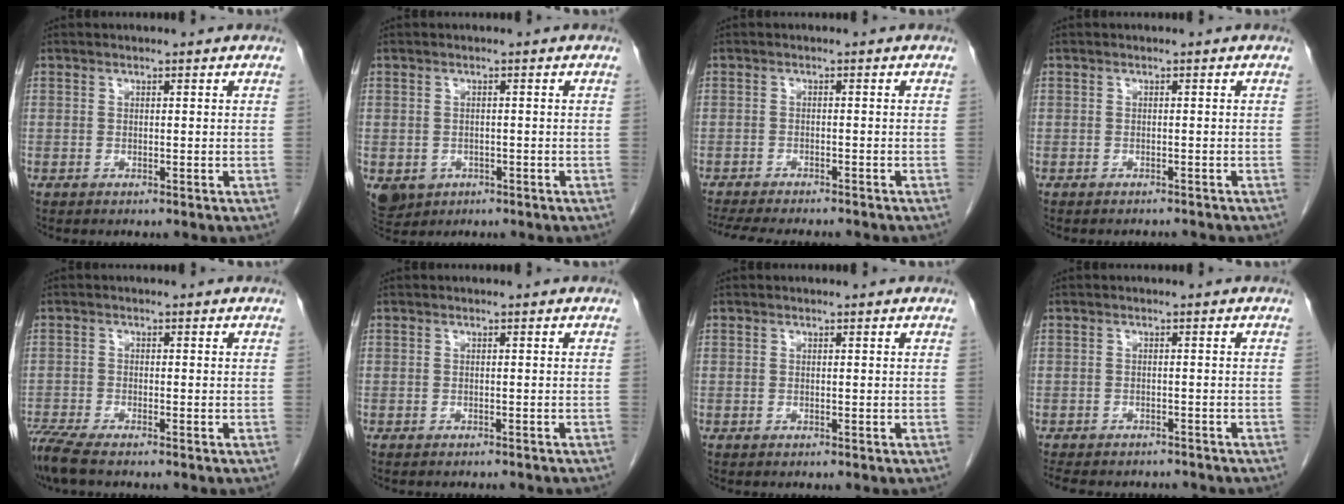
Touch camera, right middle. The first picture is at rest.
{"total": 5.8, "force": [-2.5, 4.9, 1.9], "torque": [-0.041, -0.003, -0.032]}
{"total": 11.8, "force": [-10.4, 2.4, 4.9], "torque": [-0.083, -0.012, -0.142]}
{"total": 2.4, "force": [-2.2, 0.8, 0.0], "torque": [0.003, -0.003, -0.031]}
{"total": 5.0, "force": [-4.2, 0.3, 2.7], "torque": [-0.055, -0.017, -0.079]}
{"total": 5.1, "force": [-4.6, 1.2, 1.9], "torque": [-0.022, -0.006, -0.051]}
{"total": 0.0}
{"total": 10.4, "force": [-9.2, 3.5, 3.3], "torque": [-0.067, 0.000, -0.115]}